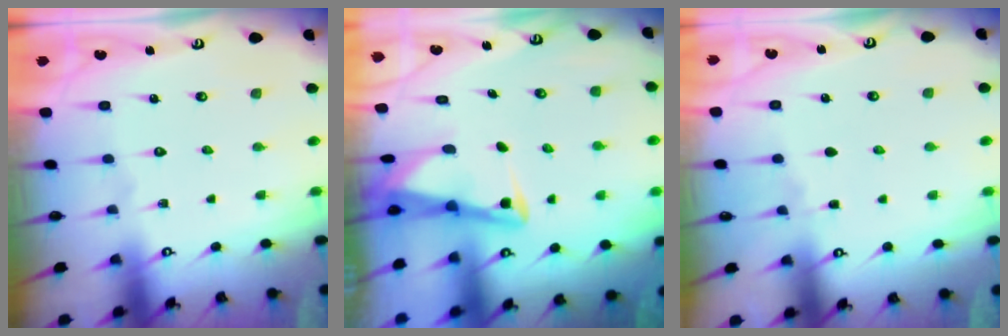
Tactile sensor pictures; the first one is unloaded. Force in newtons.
{"total": 3.0, "press": 3.0, "slide": 0.4}
{"total": 2.9, "press": 2.9, "slide": 0.5}